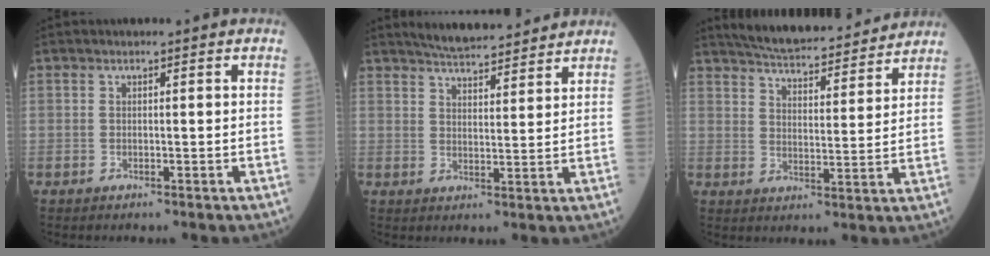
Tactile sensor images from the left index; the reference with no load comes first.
{"total": 10.1, "force": [9.4, 1.3, 3.4], "torque": [-0.052, 0.012, 0.137]}
{"total": 16.9, "force": [15.6, 2.5, 6.0], "torque": [-0.089, 0.009, 0.221]}